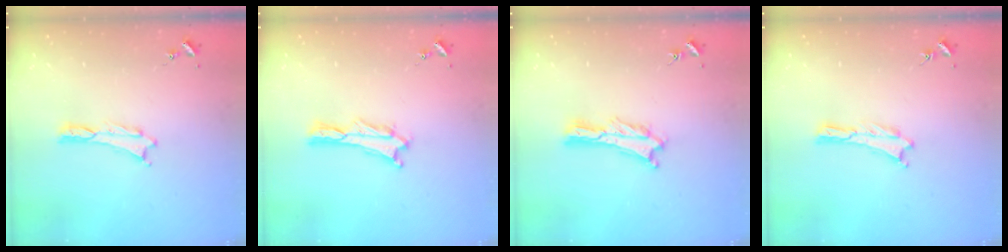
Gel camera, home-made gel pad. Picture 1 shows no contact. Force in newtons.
{"total": 0.9, "press": 0.9, "slide": 0.2}
{"total": 1.8, "press": 1.8, "slide": 0.2}
{"total": 0.0}